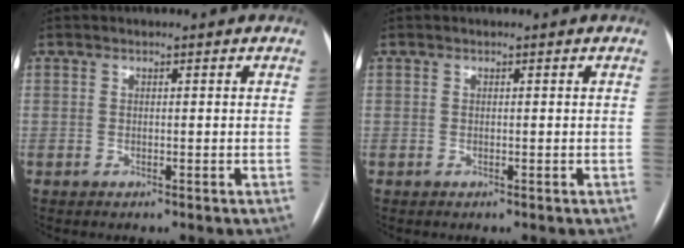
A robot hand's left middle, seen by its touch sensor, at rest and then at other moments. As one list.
[{"total": 0.0}]